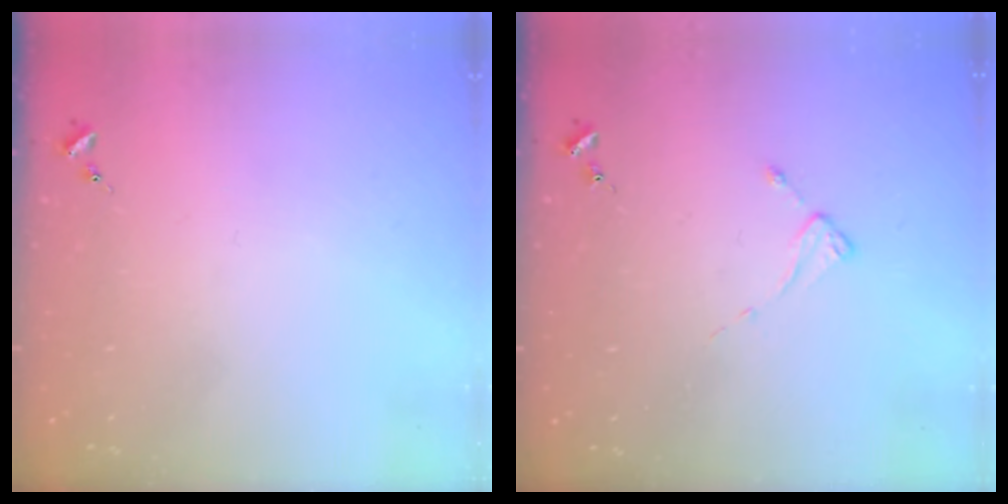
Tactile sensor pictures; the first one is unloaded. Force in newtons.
{"total": 2.0, "press": 2.0, "slide": 0.3}